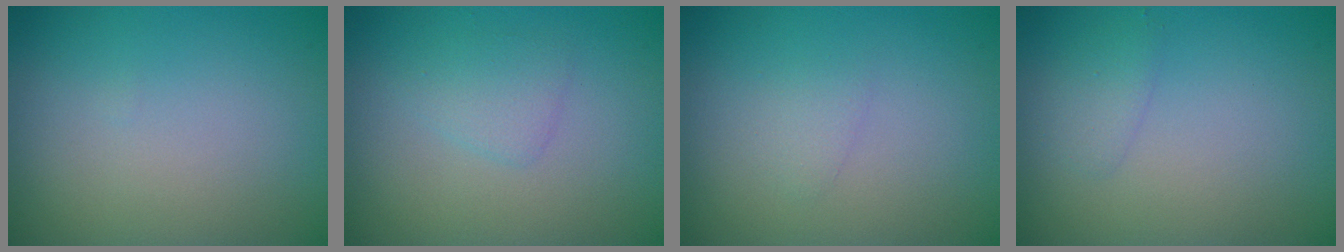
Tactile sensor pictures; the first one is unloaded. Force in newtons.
{"total": 1.6, "press": 1.6, "slide": 0.0}
{"total": 0.9, "press": 0.9, "slide": 0.0}
{"total": 1.2, "press": 1.2, "slide": 0.1}